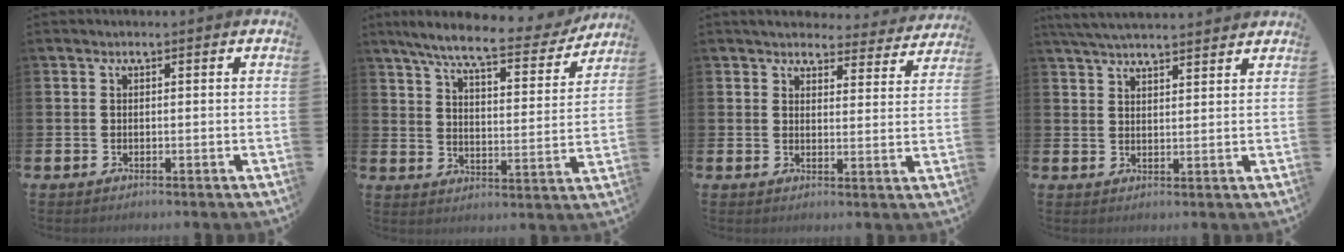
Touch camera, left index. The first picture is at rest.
{"total": 8.4, "force": [7.3, 1.1, 3.9], "torque": [-0.094, -0.044, 0.122]}
{"total": 4.3, "force": [4.2, 1.1, 0.5], "torque": [-0.008, -0.032, 0.071]}
{"total": 4.4, "force": [4.3, 0.3, 1.1], "torque": [-0.035, -0.015, 0.080]}